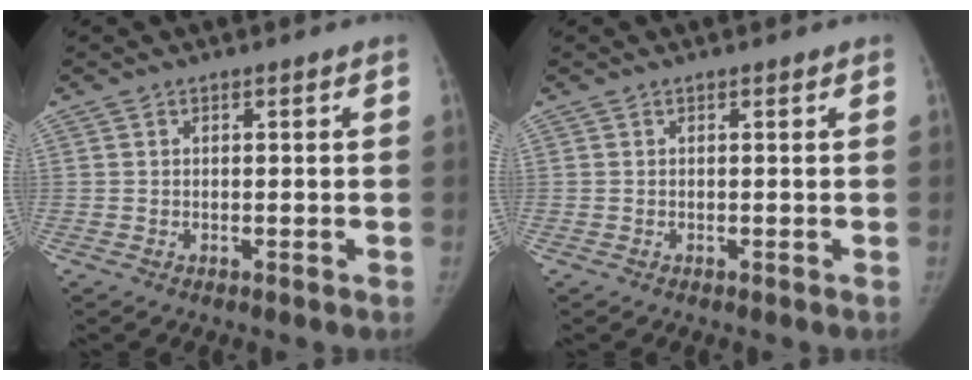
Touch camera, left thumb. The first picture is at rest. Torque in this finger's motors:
{"motor_torque": [0.00, 0.00, 0.11, -0.07, 0.00]}